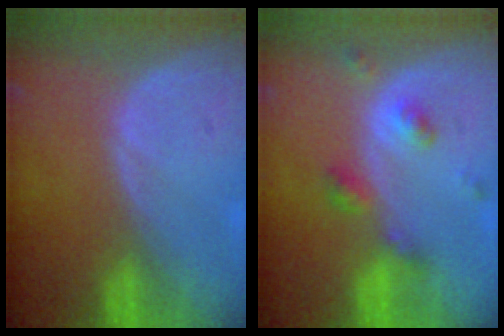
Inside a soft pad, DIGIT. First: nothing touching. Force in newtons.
{"total": 4.9, "press": 4.3, "slide": 2.3}